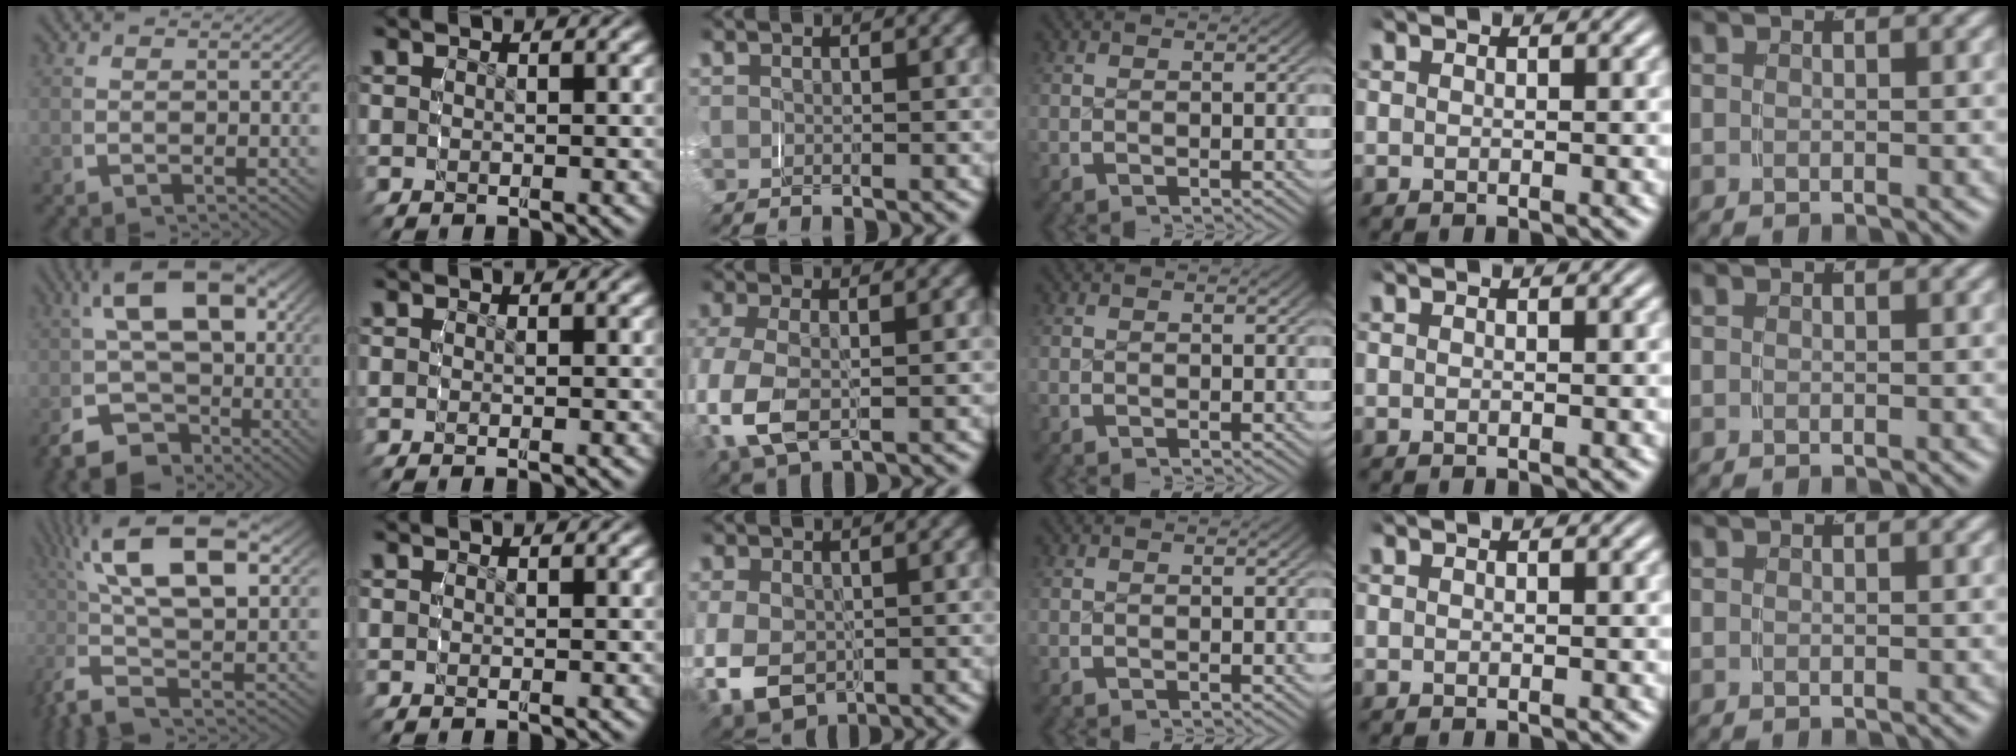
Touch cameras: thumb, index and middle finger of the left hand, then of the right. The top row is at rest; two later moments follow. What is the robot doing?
{"motion": "grasp_and_lifting", "object": "shorts"}